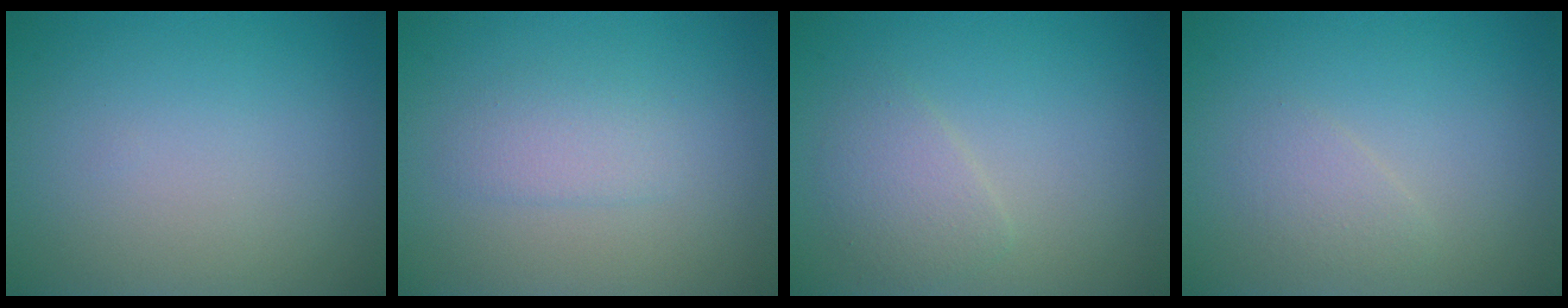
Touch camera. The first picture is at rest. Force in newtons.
{"total": 1.7, "press": 1.7, "slide": 0.1}
{"total": 2.1, "press": 2.1, "slide": 0.0}
{"total": 1.4, "press": 1.4, "slide": 0.0}